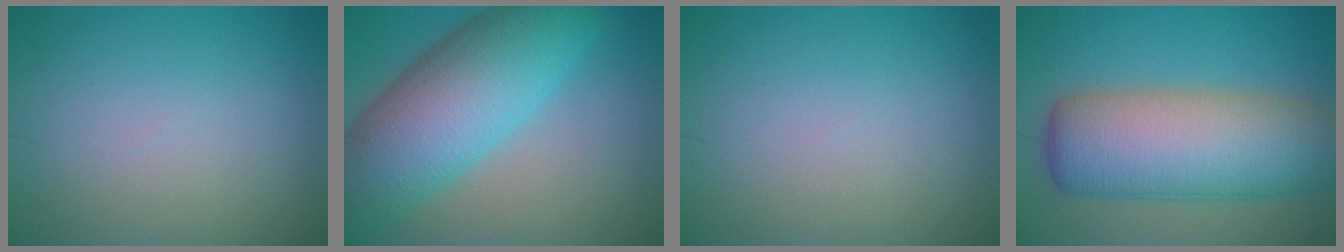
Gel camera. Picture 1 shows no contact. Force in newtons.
{"total": 12.1, "press": 12.1, "slide": 0.3}
{"total": 0.0}
{"total": 12.0, "press": 12.0, "slide": 0.3}